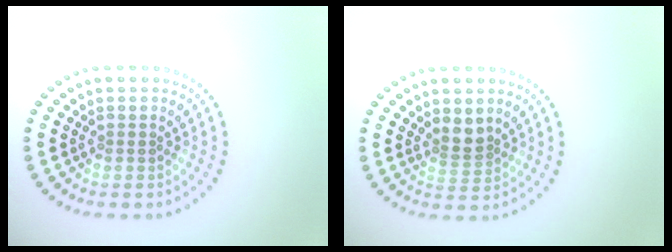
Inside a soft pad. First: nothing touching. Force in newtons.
{"total": 2.0, "press": 1.5, "slide": 1.3}